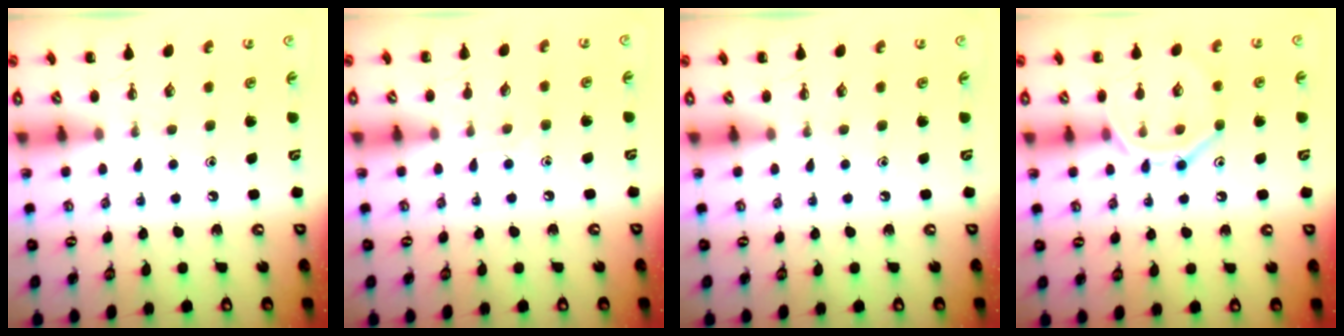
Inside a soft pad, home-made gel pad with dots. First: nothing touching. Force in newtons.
{"total": 2.9, "press": 2.7, "slide": 0.9}
{"total": 0.0}
{"total": 11.6, "press": 11.6, "slide": 0.7}